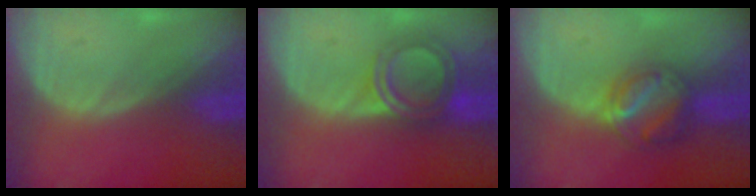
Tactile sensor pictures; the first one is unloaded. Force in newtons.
{"total": 6.0, "press": 5.3, "slide": 2.8}
{"total": 6.5, "press": 5.5, "slide": 3.3}